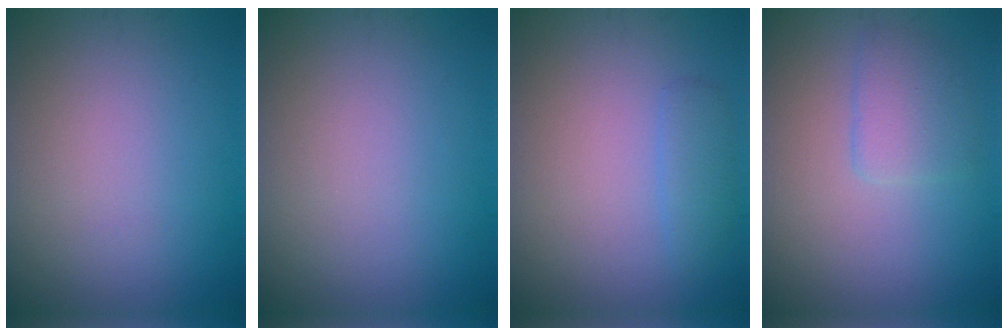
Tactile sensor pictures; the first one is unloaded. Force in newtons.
{"total": 0.0}
{"total": 1.5, "press": 1.5, "slide": 0.1}
{"total": 2.4, "press": 2.4, "slide": 0.2}